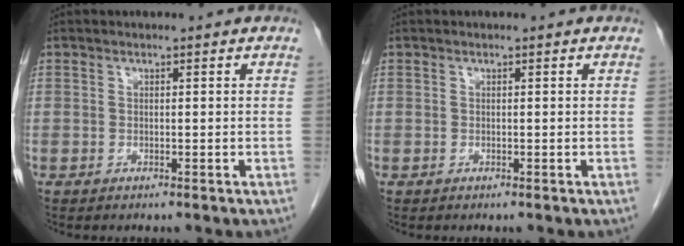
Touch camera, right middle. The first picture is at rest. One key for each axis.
{"total": 0.0}